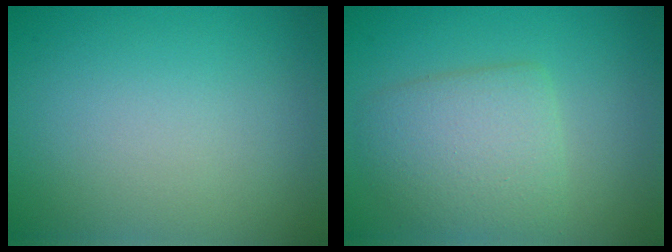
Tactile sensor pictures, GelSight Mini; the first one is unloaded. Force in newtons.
{"total": 4.3, "press": 4.3, "slide": 0.4}